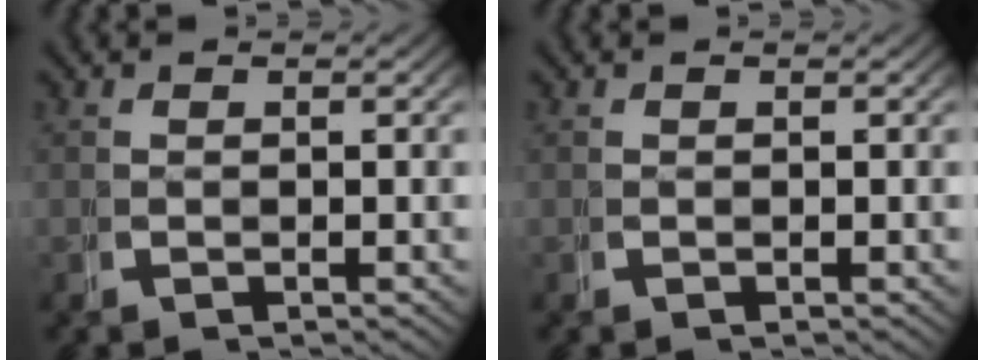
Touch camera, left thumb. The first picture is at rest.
{"total": 0.0}